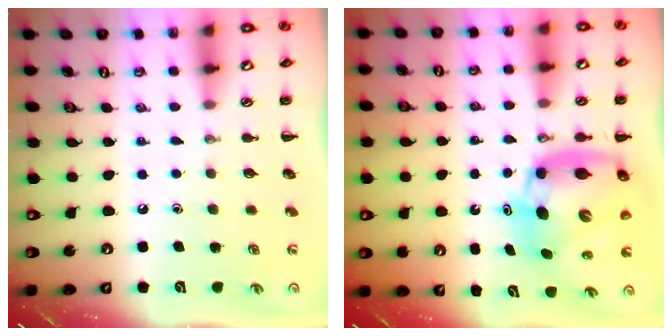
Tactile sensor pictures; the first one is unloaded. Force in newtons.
{"total": 11.8, "press": 11.4, "slide": 3.1}